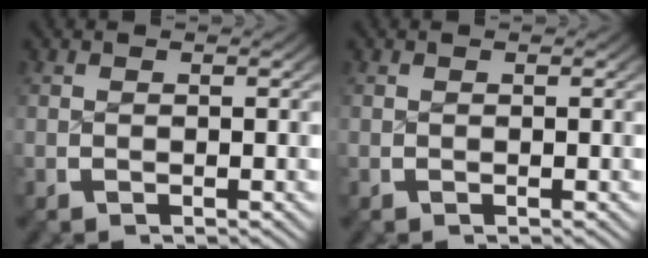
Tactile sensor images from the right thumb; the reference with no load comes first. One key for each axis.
{"total": 0.0}